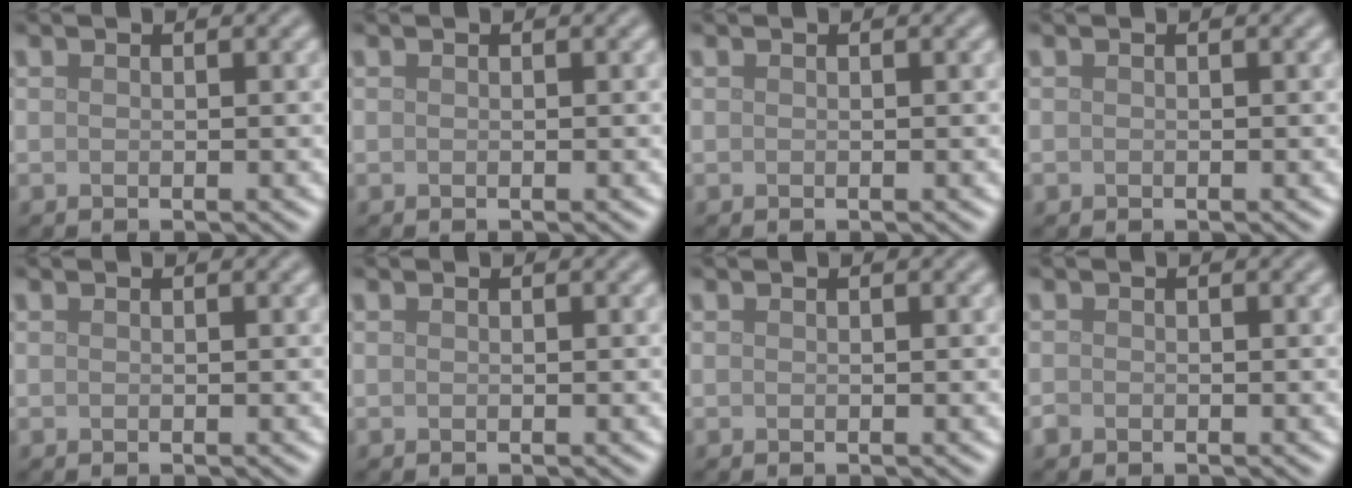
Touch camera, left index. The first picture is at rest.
{"total": 0.0}
{"total": 0.0}
{"total": 0.0}
{"total": 0.0}
{"total": 0.0}
{"total": 0.0}
{"total": 0.5, "force": [-0.3, 0.4, 0.1], "torque": [0.000, -0.003, -0.006]}